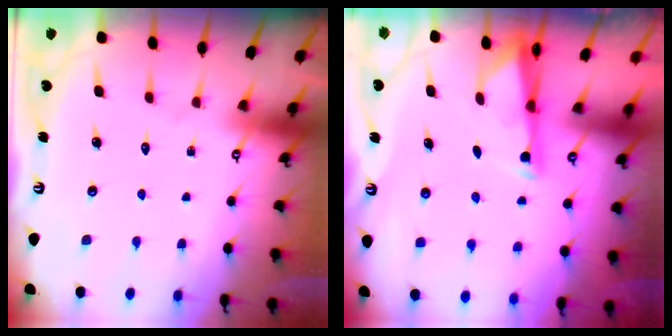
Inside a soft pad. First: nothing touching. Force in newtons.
{"total": 2.9, "press": 2.9, "slide": 0.6}